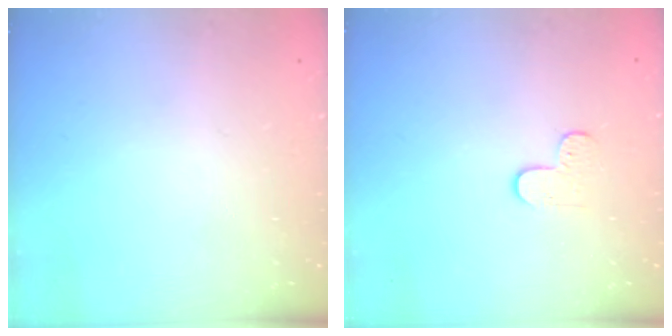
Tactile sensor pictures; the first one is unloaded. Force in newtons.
{"total": 5.5, "press": 5.5, "slide": 0.5}